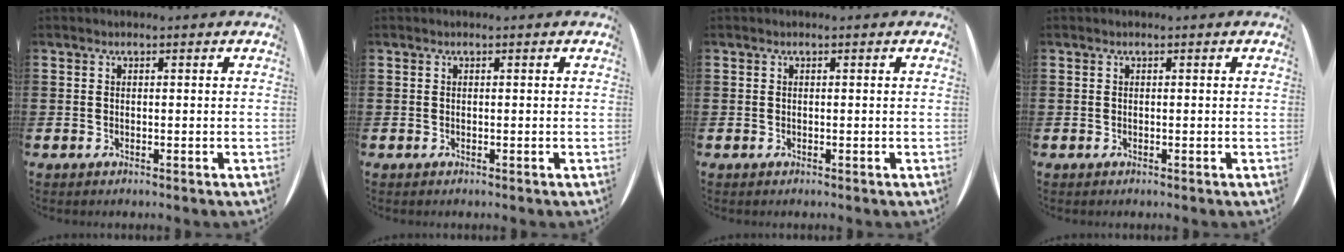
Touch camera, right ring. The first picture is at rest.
{"total": 0.0}
{"total": 0.0}
{"total": 0.0}